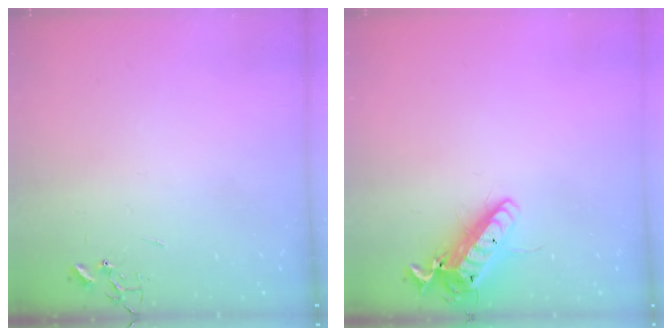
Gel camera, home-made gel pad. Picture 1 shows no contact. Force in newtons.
{"total": 15.6, "press": 15.4, "slide": 2.8}